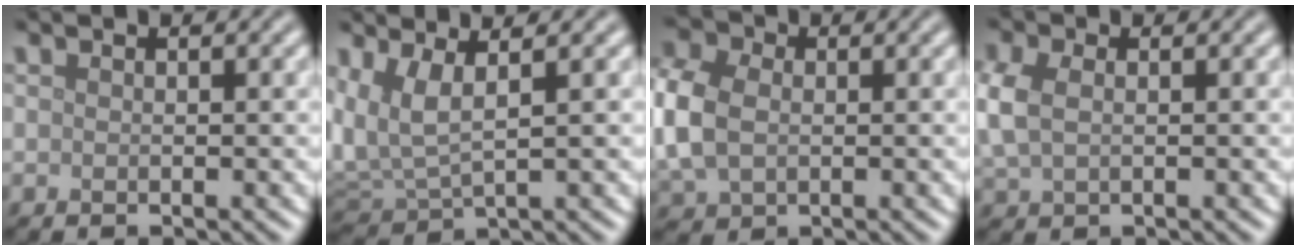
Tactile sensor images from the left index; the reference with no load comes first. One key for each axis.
{"total": 4.0, "fx": 1.3, "fy": 1.7, "fz": 3.4, "tx": -0.092, "ty": -0.004, "tz": 0.030}
{"total": 6.6, "fx": 0.0, "fy": 5.0, "fz": 4.3, "tx": -0.138, "ty": 0.001, "tz": 0.003}
{"total": 3.1, "fx": 0.3, "fy": 2.2, "fz": 2.2, "tx": -0.061, "ty": 0.003, "tz": 0.007}